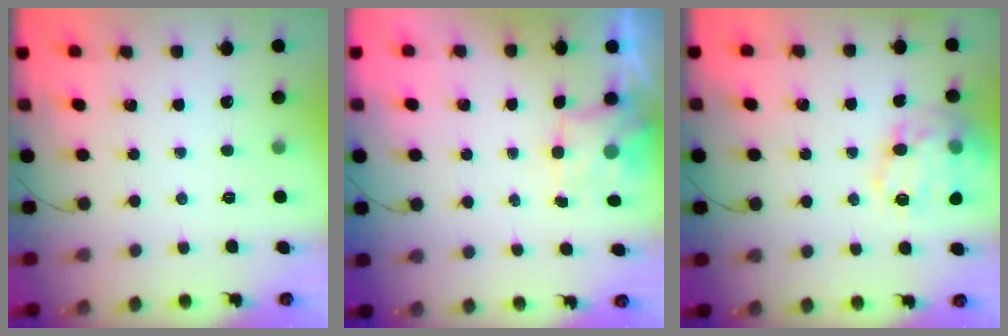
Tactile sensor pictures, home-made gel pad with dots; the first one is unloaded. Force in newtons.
{"total": 2.0, "press": 1.9, "slide": 0.5}
{"total": 17.9, "press": 17.8, "slide": 1.7}